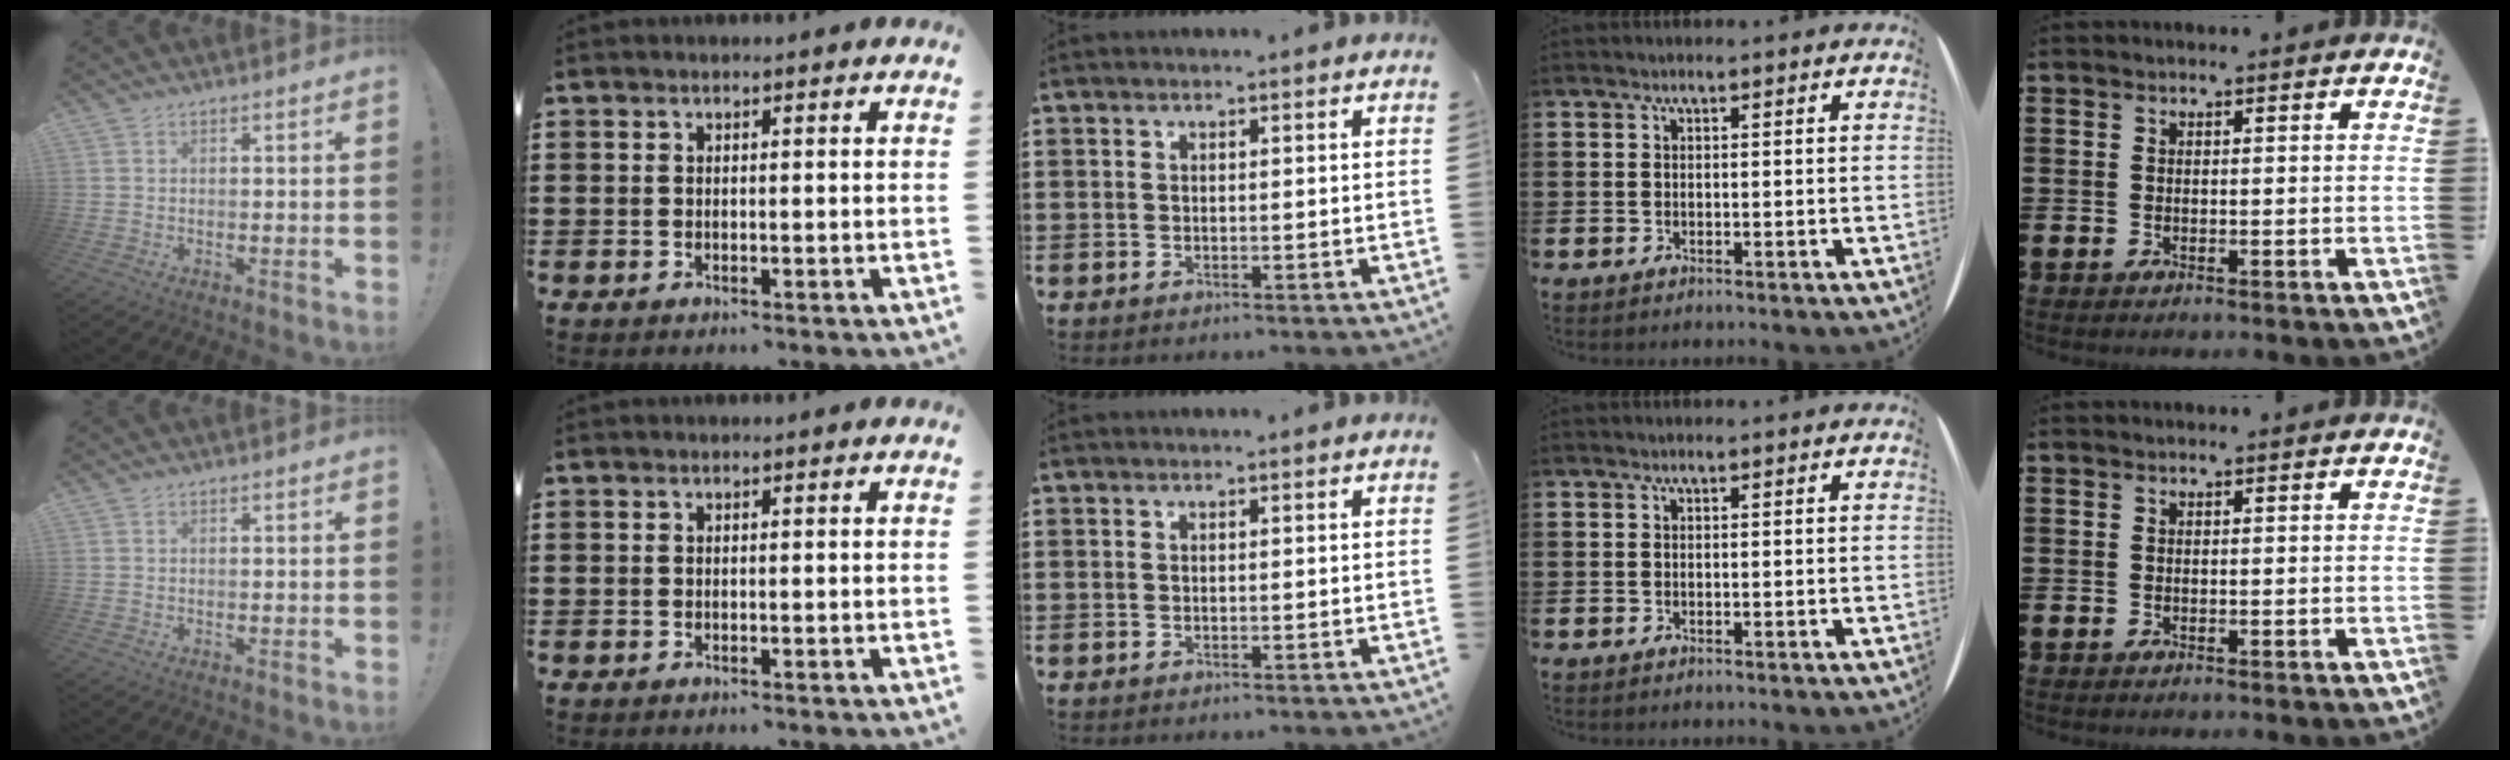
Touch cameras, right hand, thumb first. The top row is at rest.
{}